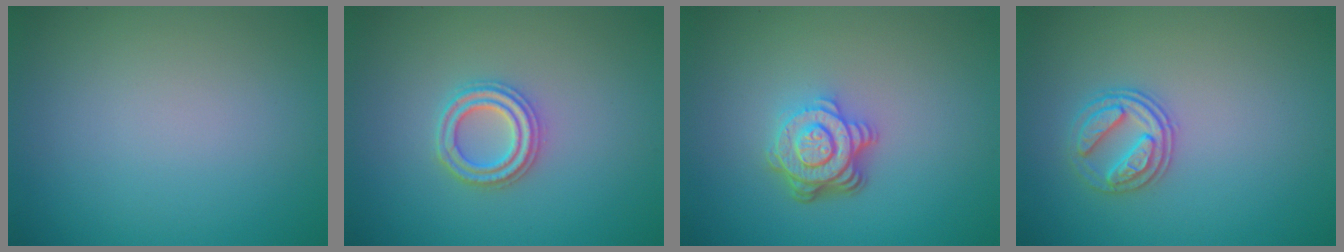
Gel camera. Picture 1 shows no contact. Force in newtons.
{"total": 2.7, "press": 2.6, "slide": 0.7}
{"total": 4.7, "press": 3.4, "slide": 3.2}
{"total": 2.6, "press": 2.5, "slide": 0.7}